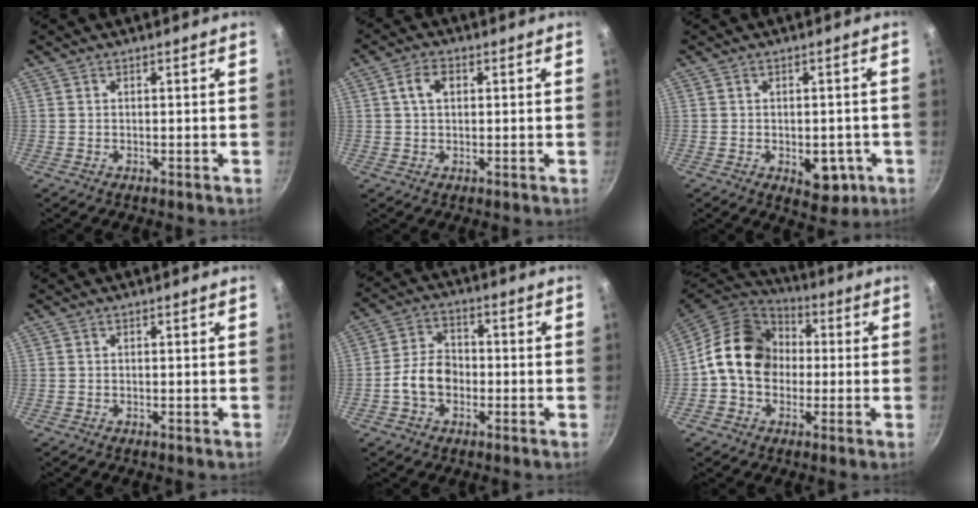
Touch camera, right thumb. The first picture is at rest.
{"total": 4.1, "force": [1.0, 2.7, 3.0], "torque": [-0.045, 0.008, 0.015]}
{"total": 6.9, "force": [-2.1, 4.3, 5.0], "torque": [-0.030, 0.005, -0.019]}
{"total": 0.0}
{"total": 7.5, "force": [-2.0, 5.6, 4.6], "torque": [-0.062, 0.027, -0.043]}
{"total": 14.9, "force": [0.3, 12.1, 8.8], "torque": [-0.111, 0.034, -0.012]}